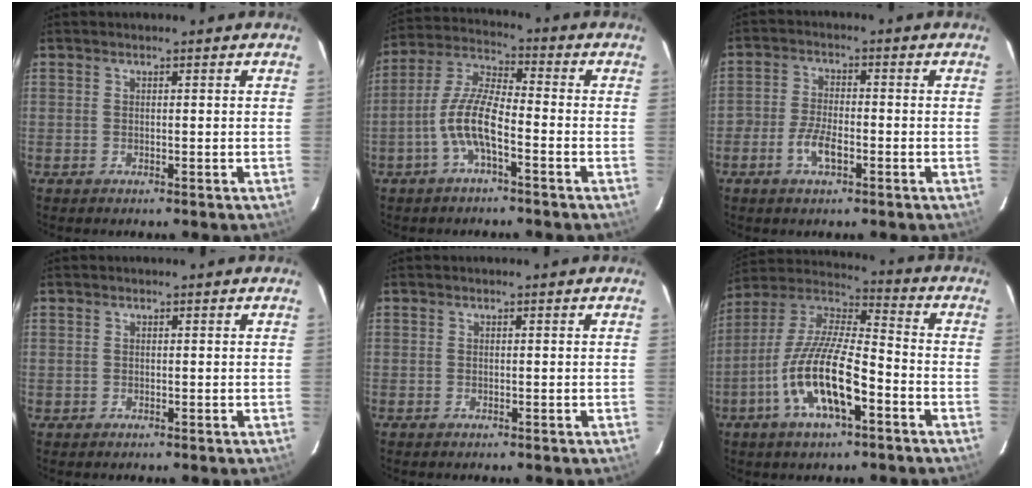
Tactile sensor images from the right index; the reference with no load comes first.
{"total": 8.8, "force": [-3.7, 2.2, 7.7], "torque": [-0.170, 0.010, -0.074]}
{"total": 5.2, "force": [-2.4, 2.2, 4.0], "torque": [-0.089, 0.003, -0.049]}
{"total": 0.5, "force": [0.0, 0.5, -0.1], "torque": [0.004, 0.003, 0.000]}
{"total": 0.0}
{"total": 16.2, "force": [-6.7, 4.7, 14.0], "torque": [-0.284, -0.009, -0.132]}